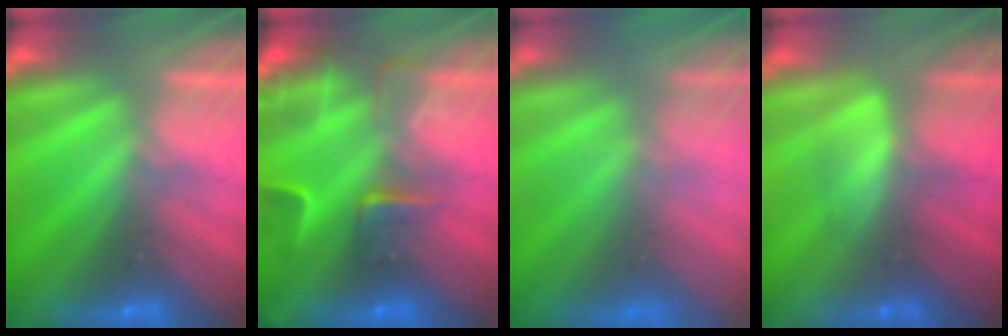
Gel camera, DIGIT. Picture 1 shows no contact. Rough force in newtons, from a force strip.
{"total": 8.8}
{"total": 8.7}
{"total": 2.7}